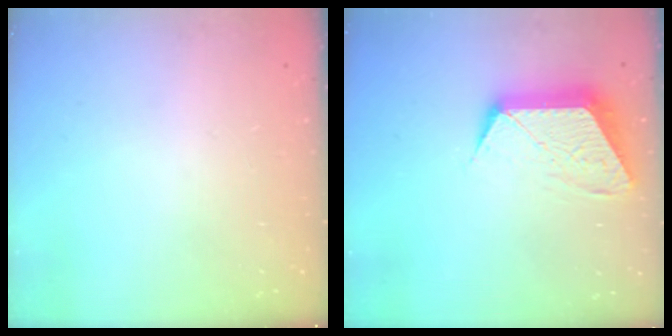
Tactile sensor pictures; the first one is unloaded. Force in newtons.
{"total": 11.3, "press": 11.3, "slide": 0.7}